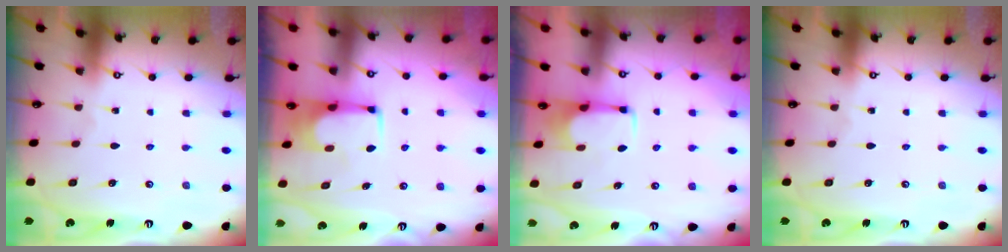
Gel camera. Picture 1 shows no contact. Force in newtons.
{"total": 1.5, "press": 1.5, "slide": 0.2}
{"total": 2.8, "press": 2.8, "slide": 0.5}
{"total": 0.0}